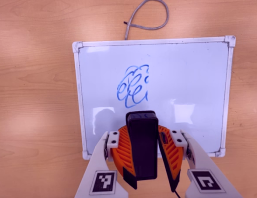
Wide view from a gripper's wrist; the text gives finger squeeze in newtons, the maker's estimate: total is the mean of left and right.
{"total": 10.7, "left": 10.2, "right": 11.2}